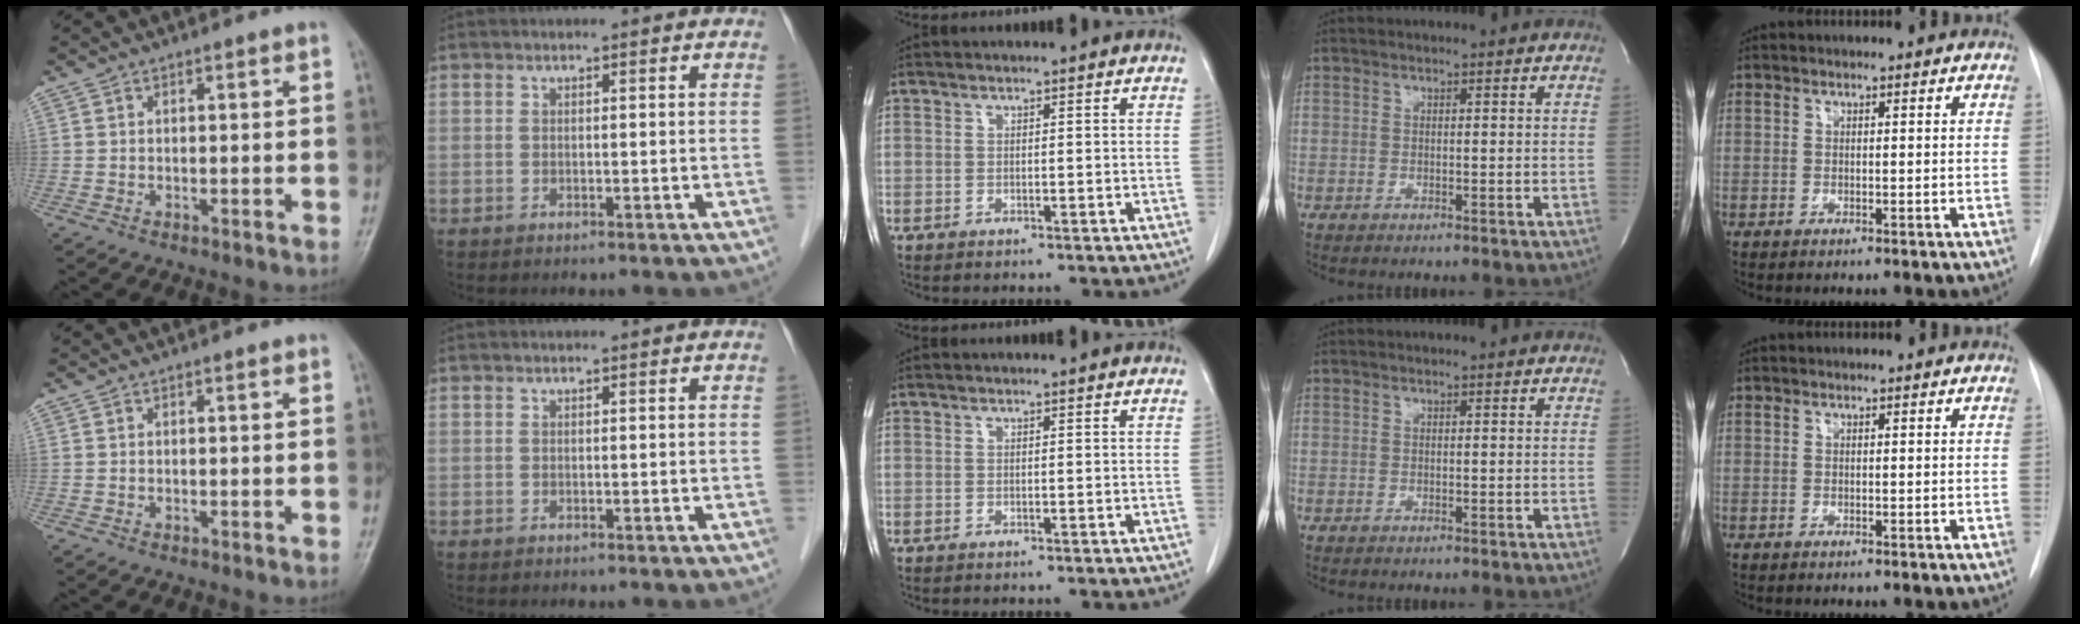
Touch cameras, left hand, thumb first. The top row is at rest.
{}